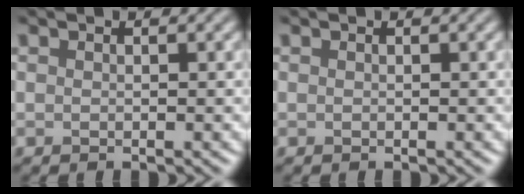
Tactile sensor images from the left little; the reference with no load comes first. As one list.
[{"total": 0.0}]